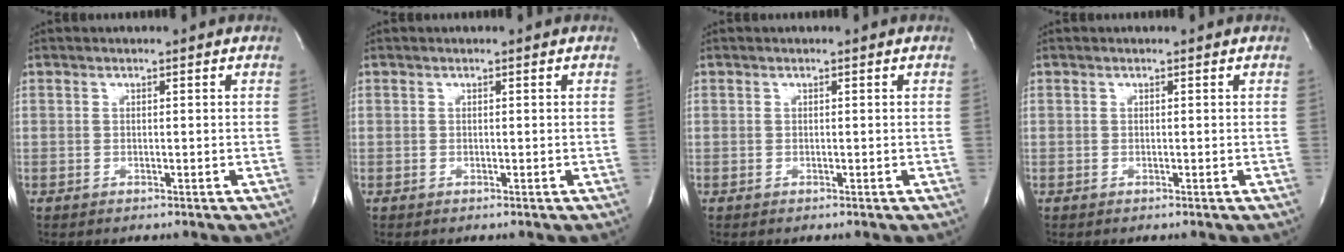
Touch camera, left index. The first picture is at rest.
{"total": 0.0}
{"total": 0.0}
{"total": 0.0}